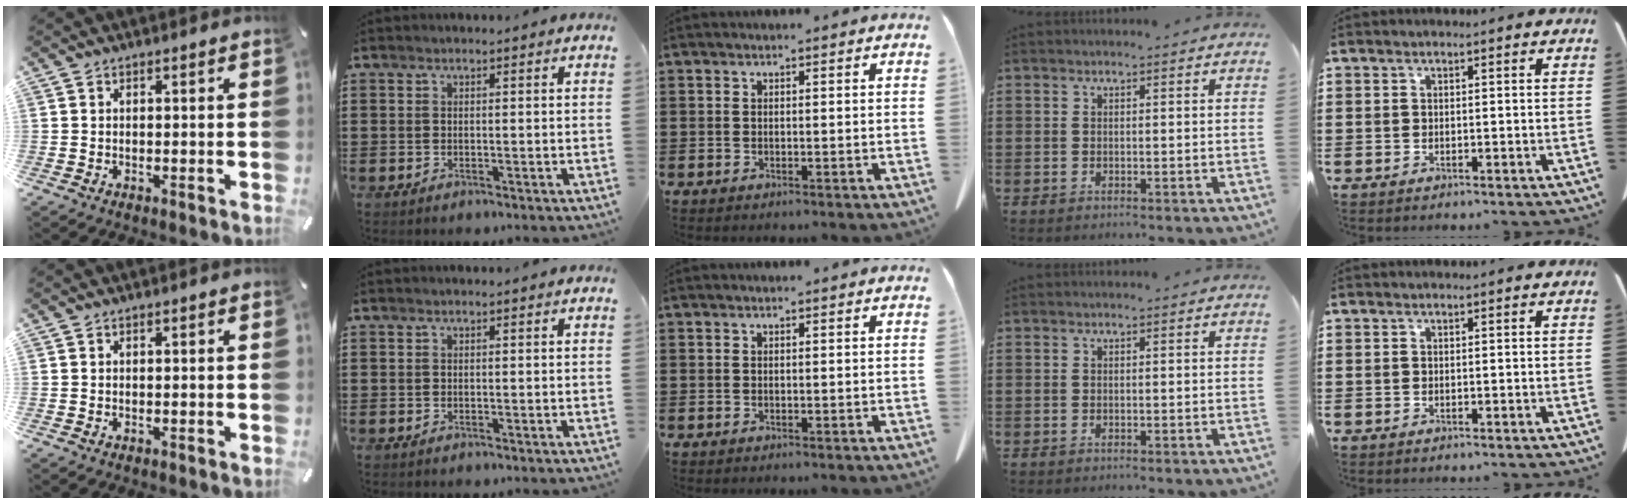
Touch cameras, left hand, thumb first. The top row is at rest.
{}